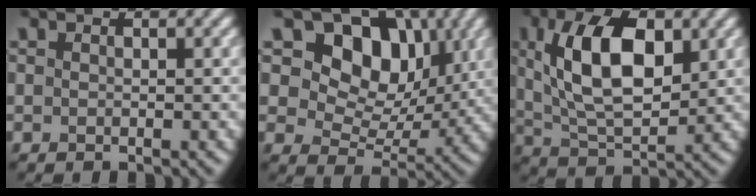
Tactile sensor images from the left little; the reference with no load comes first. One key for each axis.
{"total": 11.3, "fx": 4.6, "fy": 7.8, "fz": 6.7, "tx": -0.111, "ty": 0.014, "tz": 0.061}
{"total": 9.4, "fx": 2.4, "fy": 4.7, "fz": 7.8, "tx": -0.142, "ty": 0.007, "tz": 0.038}